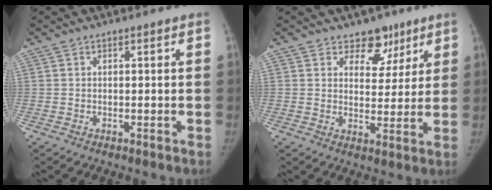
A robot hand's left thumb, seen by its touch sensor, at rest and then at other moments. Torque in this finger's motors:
{"motor_torque": [1.08, 0.11, 0.81, -0.68, 0.10]}